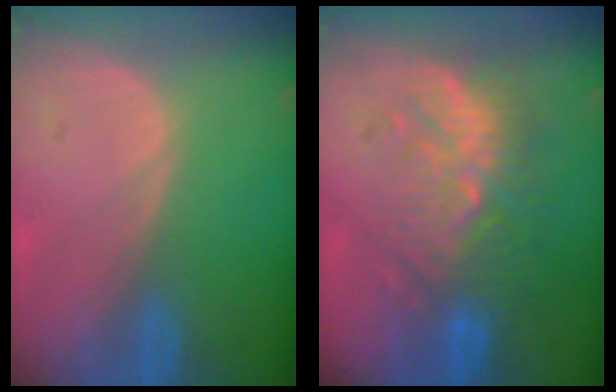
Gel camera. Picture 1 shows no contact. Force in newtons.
{"total": 9.1, "press": 9.0, "slide": 1.6}